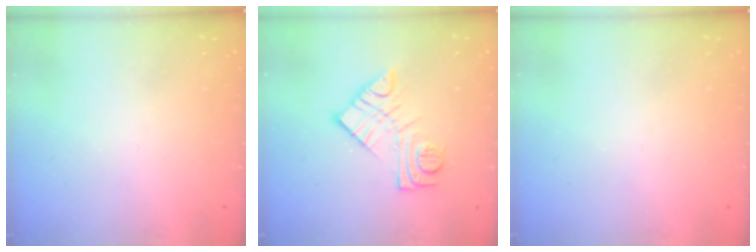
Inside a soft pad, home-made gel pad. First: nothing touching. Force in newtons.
{"total": 11.7, "press": 11.7, "slide": 0.7}
{"total": 0.0}